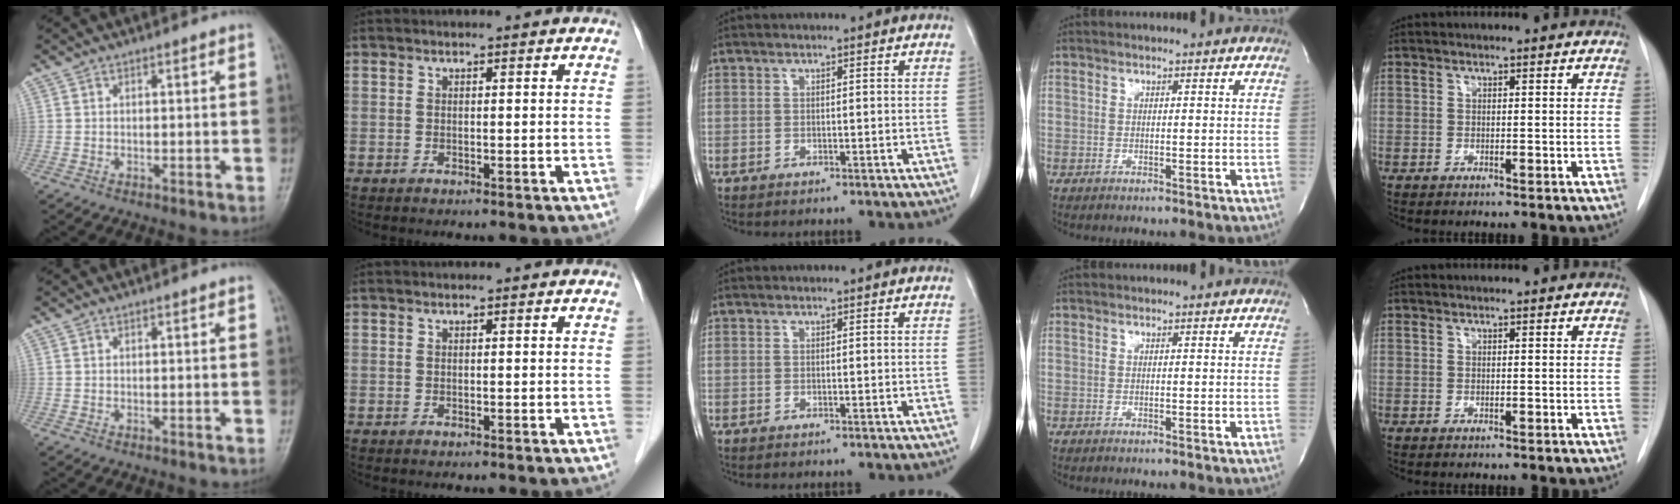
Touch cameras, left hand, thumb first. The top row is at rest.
{}